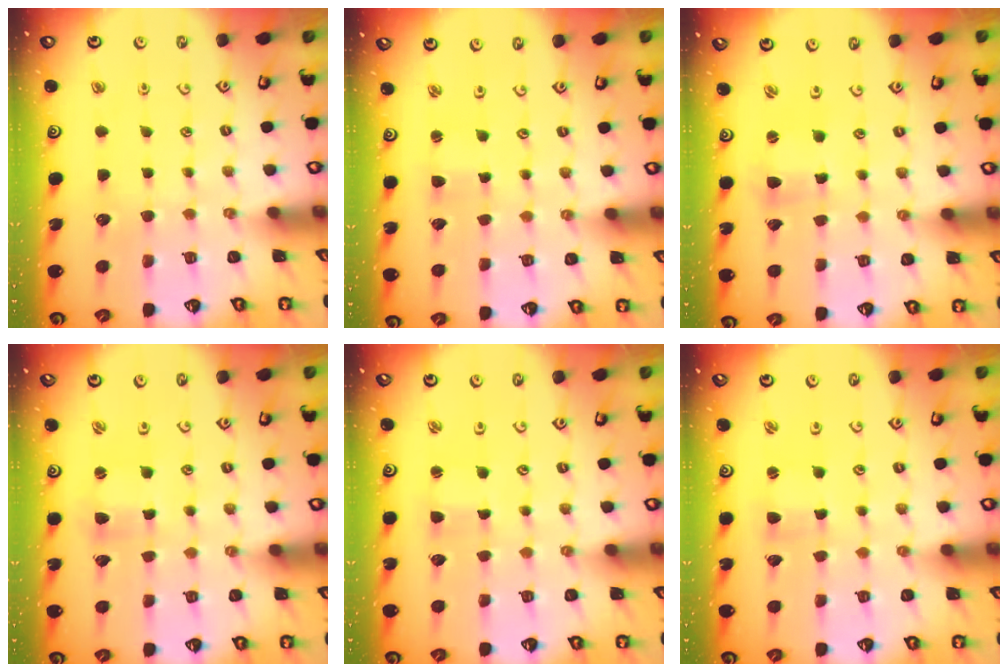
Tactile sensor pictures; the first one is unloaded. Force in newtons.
{"total": 2.1, "press": 2.1, "slide": 0.3}
{"total": 2.2, "press": 2.2, "slide": 0.3}
{"total": 1.9, "press": 1.9, "slide": 0.3}
{"total": 1.7, "press": 1.7, "slide": 0.2}
{"total": 1.0, "press": 1.0, "slide": 0.3}